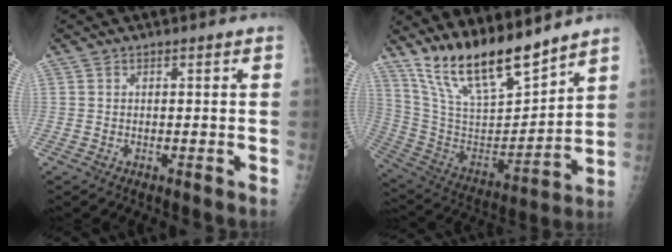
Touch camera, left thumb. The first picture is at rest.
{"total": 18.2, "force": [14.9, 4.5, 9.4], "torque": [-0.139, -0.084, 0.288]}